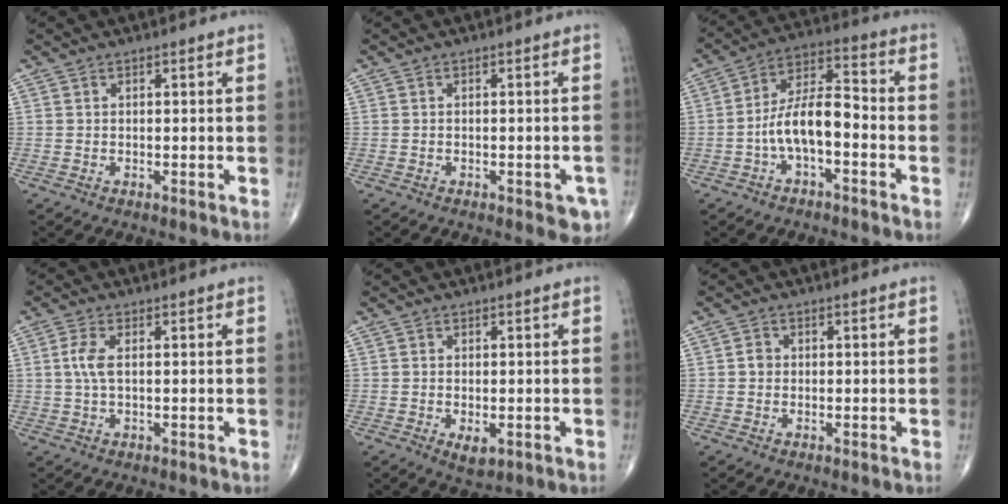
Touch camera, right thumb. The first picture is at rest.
{"total": 3.8, "force": [-1.7, 1.6, 2.9], "torque": [-0.020, 0.004, -0.018]}
{"total": 10.3, "force": [-3.0, 4.5, 8.8], "torque": [-0.156, 0.048, -0.061]}
{"total": 3.7, "force": [0.5, 1.5, 3.3], "torque": [-0.087, 0.006, 0.009]}
{"total": 3.2, "force": [-0.9, 1.6, 2.6], "torque": [-0.041, -0.007, -0.009]}
{"total": 1.5, "force": [0.0, 1.3, 0.7], "torque": [-0.005, 0.004, -0.003]}